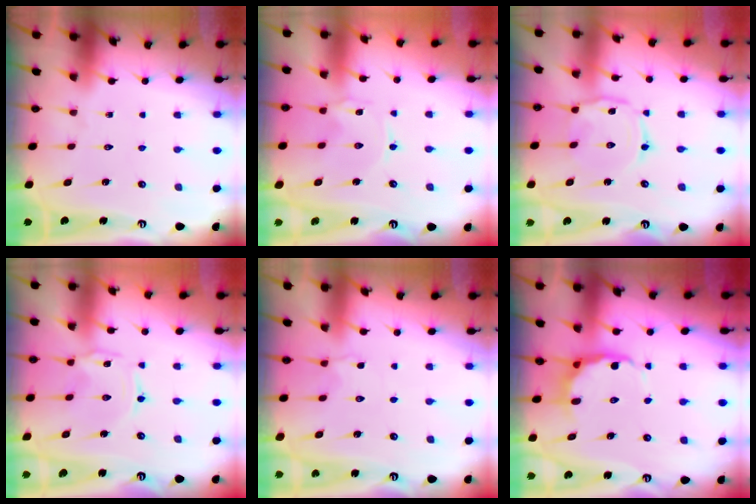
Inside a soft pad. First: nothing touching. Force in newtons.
{"total": 0.0}
{"total": 5.2, "press": 5.1, "slide": 0.4}
{"total": 1.2, "press": 1.2, "slide": 0.2}
{"total": 1.9, "press": 1.5, "slide": 1.1}
{"total": 7.5, "press": 7.2, "slide": 2.1}